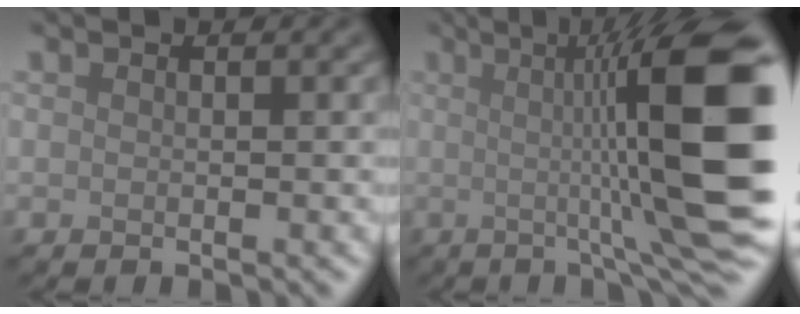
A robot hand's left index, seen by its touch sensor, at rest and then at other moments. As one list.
[{"total": 14.7, "force": [1.1, 3.0, 14.4], "torque": [-0.167, 0.002, 0.017]}]